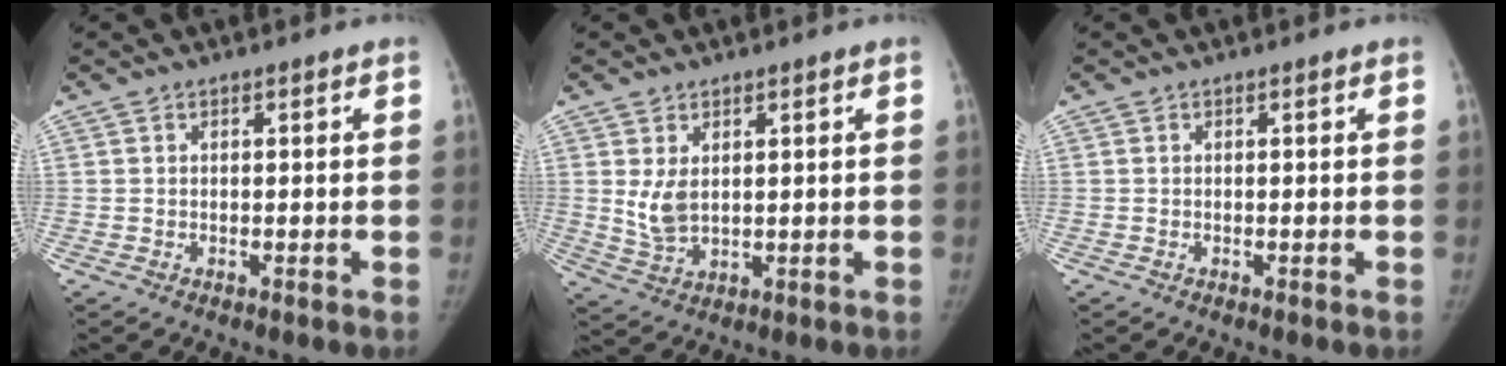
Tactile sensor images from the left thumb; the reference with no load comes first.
{"total": 5.0, "force": [1.3, 2.9, 3.8], "torque": [-0.069, -0.010, 0.036]}
{"total": 0.0}